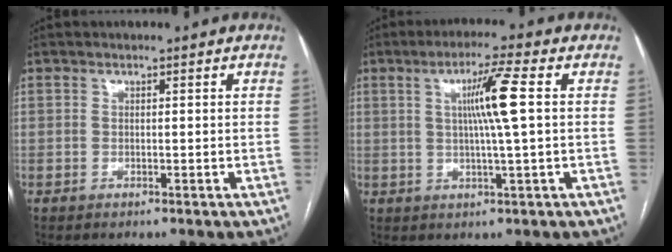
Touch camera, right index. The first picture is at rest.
{"total": 7.5, "force": [1.3, -1.0, 7.3], "torque": [-0.129, 0.002, 0.025]}